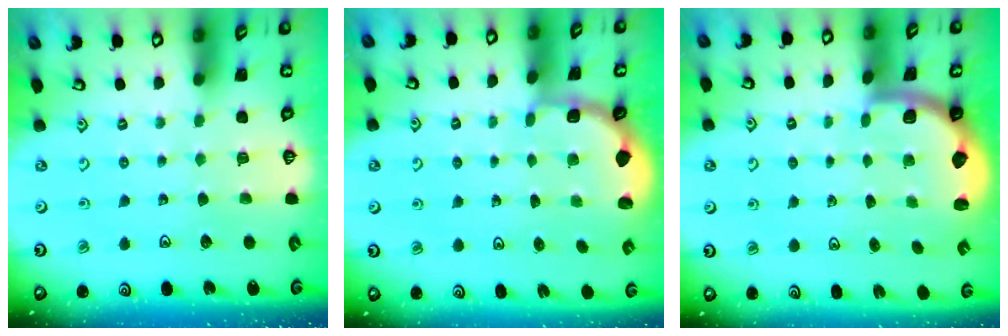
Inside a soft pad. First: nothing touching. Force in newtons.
{"total": 1.7, "press": 1.5, "slide": 0.7}
{"total": 1.9, "press": 1.8, "slide": 0.5}